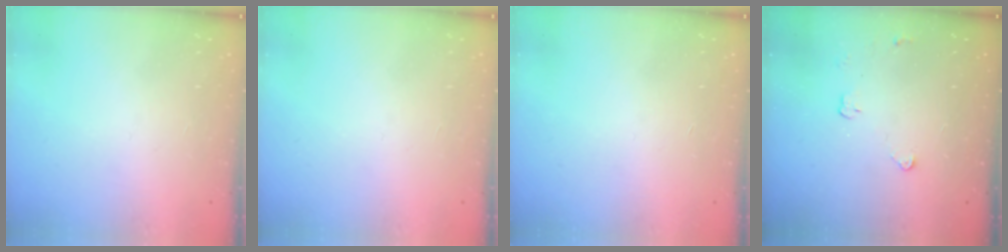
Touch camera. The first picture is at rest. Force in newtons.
{"total": 0.0}
{"total": 0.0}
{"total": 2.9, "press": 2.9, "slide": 0.4}